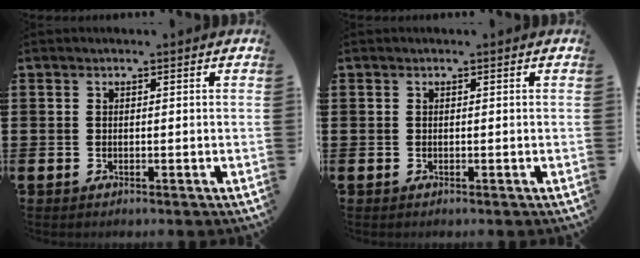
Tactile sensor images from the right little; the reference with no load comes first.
{"total": 0.0}